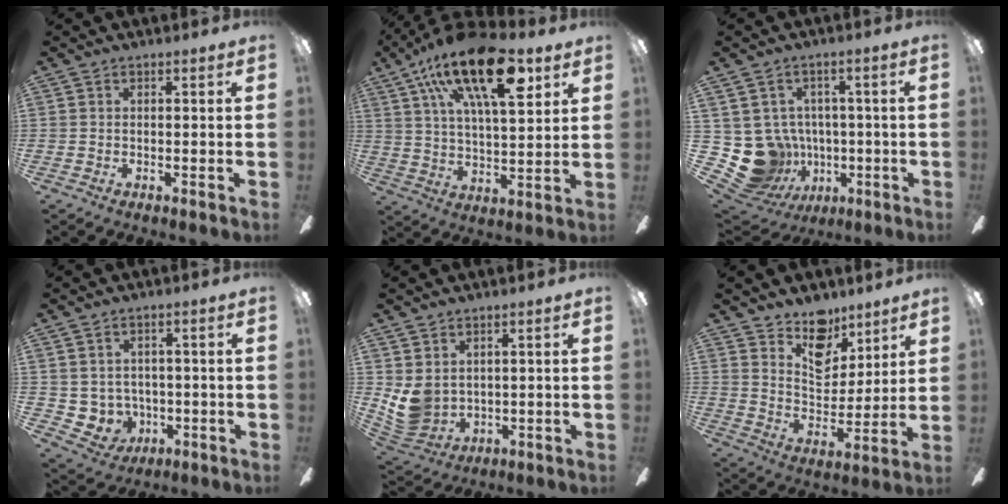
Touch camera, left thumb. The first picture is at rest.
{"total": 23.2, "force": [12.0, 8.9, 17.8], "torque": [-0.285, -0.049, 0.189]}
{"total": 13.5, "force": [-3.1, 12.0, 5.2], "torque": [-0.143, 0.008, -0.040]}
{"total": 4.5, "force": [0.6, 4.4, 0.6], "torque": [-0.043, -0.010, 0.014]}
{"total": 6.7, "force": [1.0, 5.6, 3.7], "torque": [-0.107, -0.015, 0.020]}
{"total": 11.5, "force": [8.7, 6.6, 3.5], "torque": [-0.050, -0.065, 0.166]}